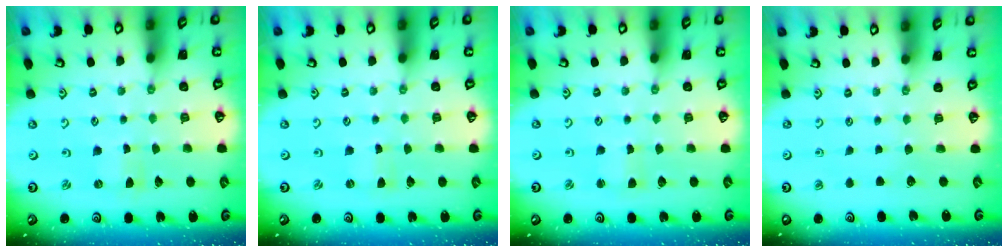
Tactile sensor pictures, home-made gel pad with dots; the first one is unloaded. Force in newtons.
{"total": 0.0}
{"total": 2.3, "press": 2.3, "slide": 0.4}
{"total": 0.0}